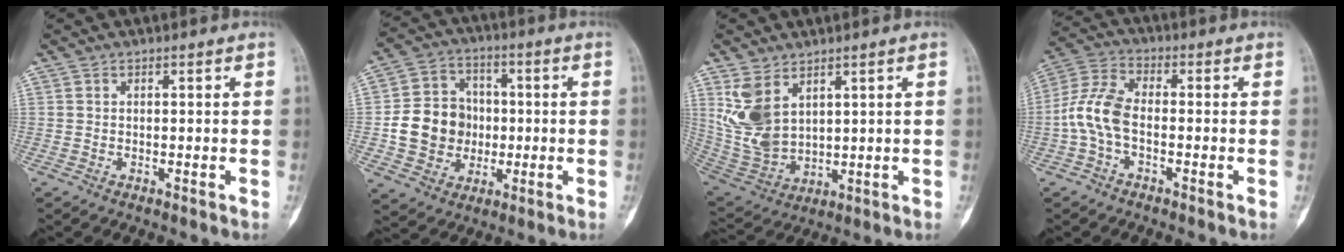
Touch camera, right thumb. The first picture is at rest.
{"total": 13.0, "force": [-1.2, 11.5, 5.9], "torque": [-0.072, 0.021, -0.021]}
{"total": 10.7, "force": [4.7, 6.6, 6.9], "torque": [-0.133, -0.020, 0.119]}
{"total": 8.4, "force": [-1.8, 4.5, 6.8], "torque": [-0.151, 0.026, -0.046]}